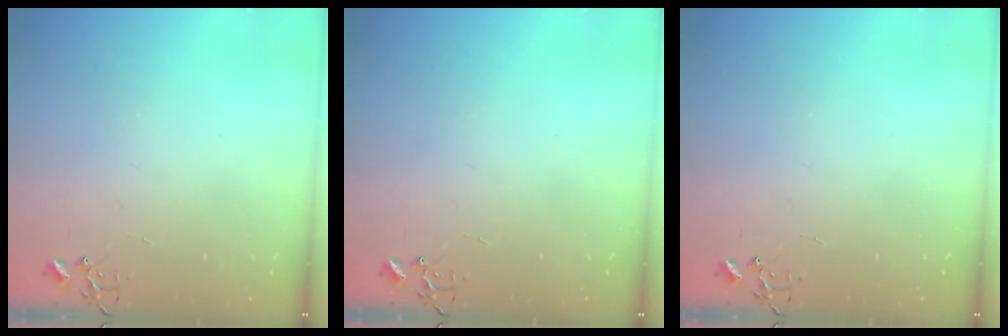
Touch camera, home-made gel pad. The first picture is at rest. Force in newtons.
{"total": 0.0}
{"total": 0.0}